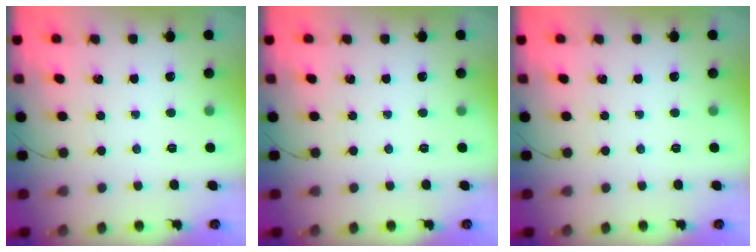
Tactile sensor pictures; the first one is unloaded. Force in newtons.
{"total": 0.0}
{"total": 0.0}